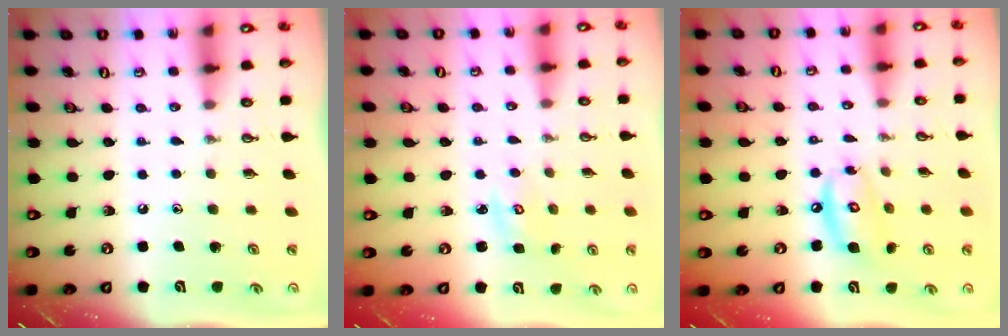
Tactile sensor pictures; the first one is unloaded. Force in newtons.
{"total": 3.1, "press": 3.0, "slide": 0.4}
{"total": 11.0, "press": 10.9, "slide": 1.1}